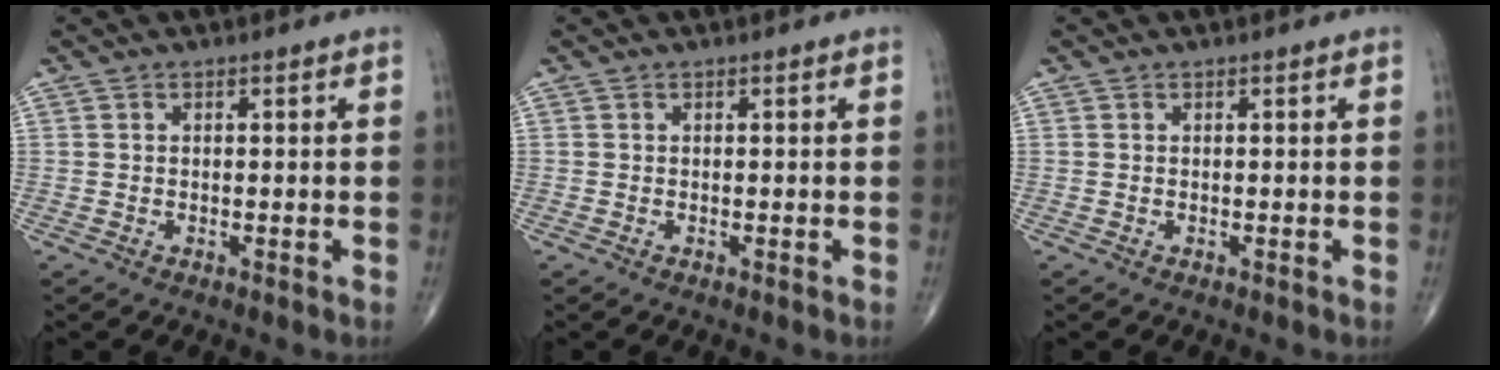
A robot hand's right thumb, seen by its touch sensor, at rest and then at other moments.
{"total": 0.0}
{"total": 0.0}